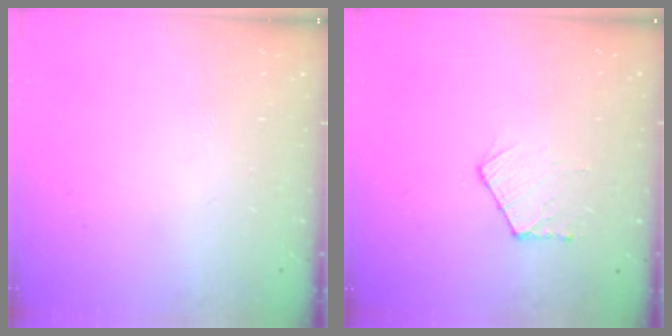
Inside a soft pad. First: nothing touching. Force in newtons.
{"total": 6.2, "press": 6.1, "slide": 0.8}